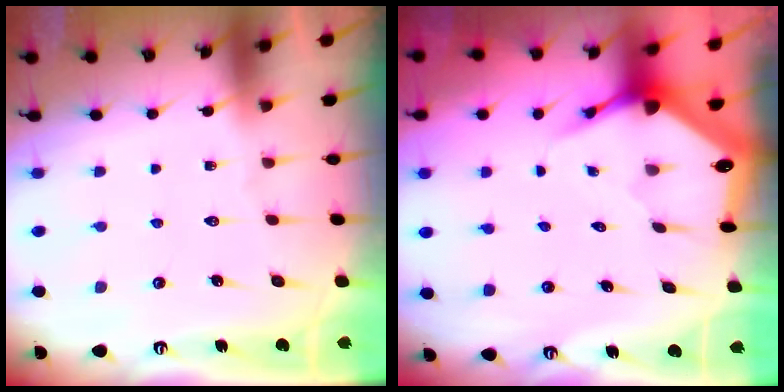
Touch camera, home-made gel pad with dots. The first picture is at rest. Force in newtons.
{"total": 3.8, "press": 3.8, "slide": 0.5}